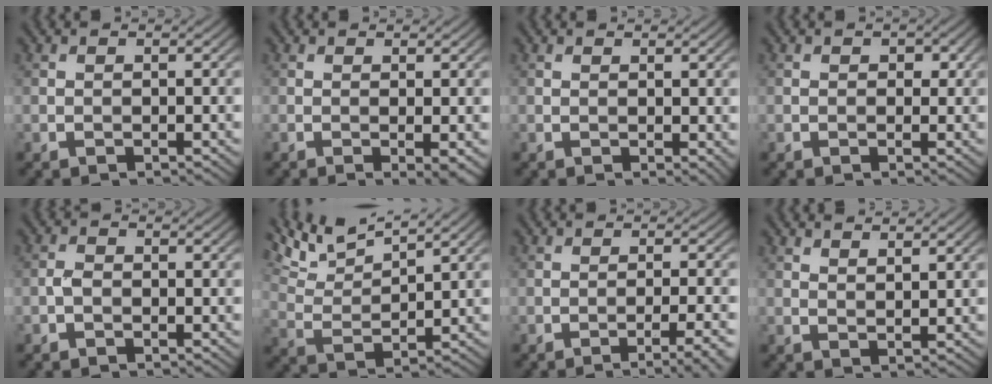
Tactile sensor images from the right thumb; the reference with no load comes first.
{"total": 2.0, "force": [-0.1, 0.2, 2.0], "torque": [-0.035, -0.005, -0.003]}
{"total": 1.3, "force": [0.6, 0.4, 1.1], "torque": [-0.016, -0.004, 0.014]}
{"total": 1.2, "force": [0.3, 1.0, 0.6], "torque": [-0.009, -0.005, 0.002]}
{"total": 1.3, "force": [-0.6, 0.7, 0.8], "torque": [-0.019, 0.004, -0.016]}
{"total": 8.1, "force": [6.5, 1.7, 4.5], "torque": [-0.110, 0.011, 0.128]}
{"total": 4.8, "force": [-2.6, 0.7, 3.9], "torque": [-0.053, 0.013, -0.045]}
{"total": 2.0, "force": [1.8, 0.3, 0.9], "torque": [-0.016, -0.005, 0.035]}